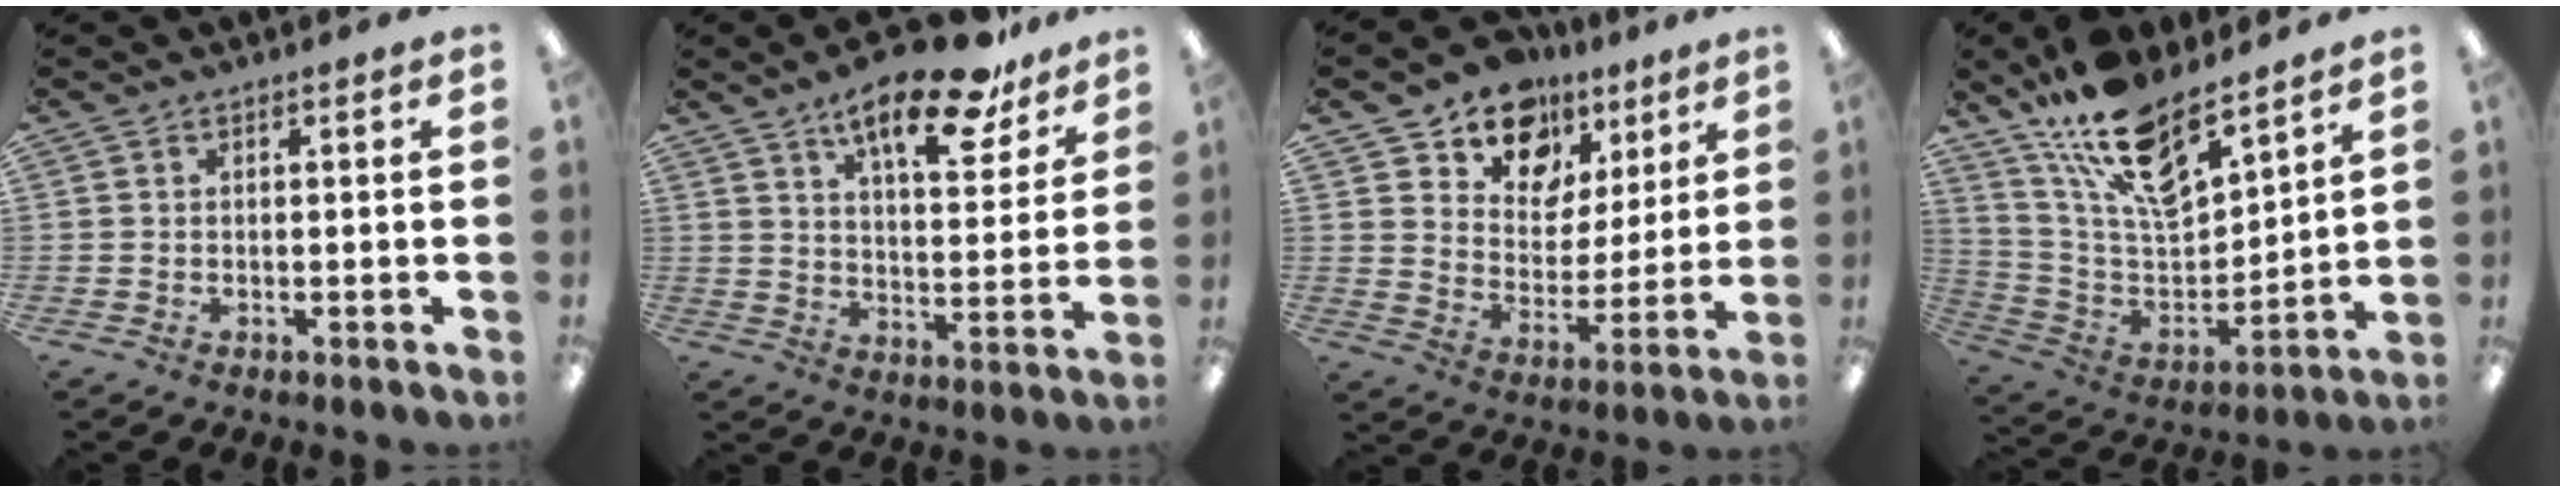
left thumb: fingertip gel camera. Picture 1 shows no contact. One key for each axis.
{"total": 16.6, "fx": 11.7, "fy": 5.5, "fz": 10.4, "tx": -0.158, "ty": -0.062, "tz": 0.192}
{"total": 14.4, "fx": 10.0, "fy": 9.7, "fz": 3.9, "tx": -0.064, "ty": -0.065, "tz": 0.189}
{"total": 17.9, "fx": 13.6, "fy": 6.8, "fz": 9.4, "tx": -0.184, "ty": -0.081, "tz": 0.246}